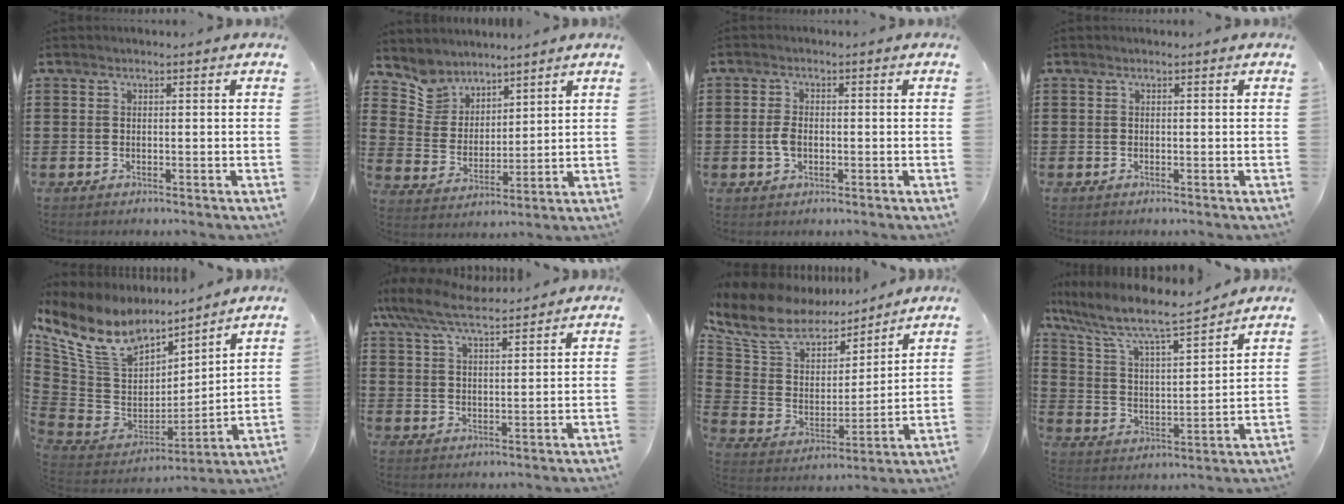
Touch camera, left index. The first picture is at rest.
{"total": 6.2, "force": [5.4, 3.0, -0.3], "torque": [-0.033, -0.030, 0.104]}
{"total": 2.8, "force": [-0.3, 1.6, 2.3], "torque": [-0.060, -0.003, -0.009]}
{"total": 0.0}
{"total": 11.7, "force": [8.1, 6.3, 5.7], "torque": [-0.166, -0.045, 0.148]}
{"total": 7.6, "force": [6.3, 1.7, 3.9], "torque": [-0.094, -0.016, 0.114]}
{"total": 11.1, "force": [9.4, 4.6, 3.8], "torque": [-0.130, -0.056, 0.167]}
{"total": 7.9, "force": [6.6, 1.0, 4.2], "torque": [-0.110, -0.041, 0.106]}